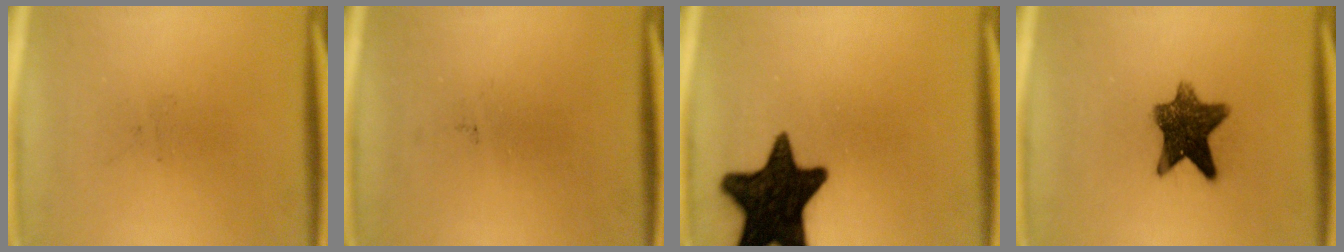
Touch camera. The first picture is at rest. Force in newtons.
{"total": 0.0}
{"total": 17.6}
{"total": 10.1}